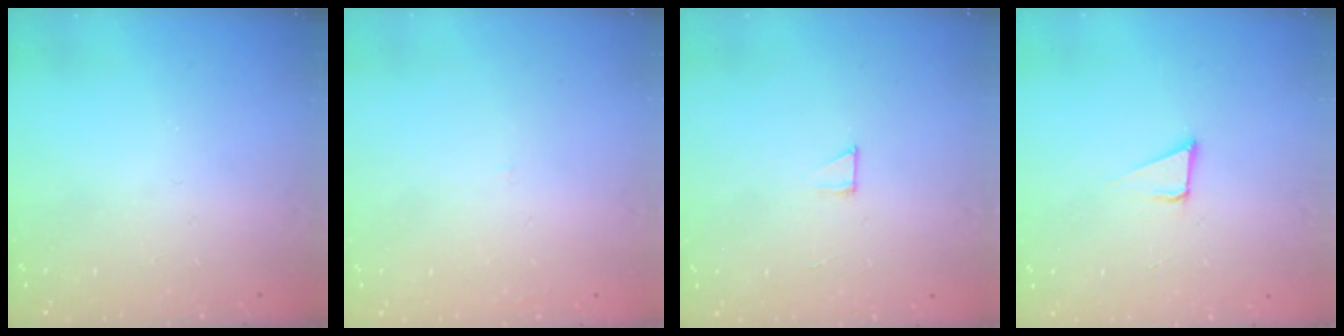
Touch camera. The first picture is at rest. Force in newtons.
{"total": 0.9, "press": 0.9, "slide": 0.1}
{"total": 2.6, "press": 2.6, "slide": 0.1}
{"total": 3.7, "press": 3.1, "slide": 2.1}